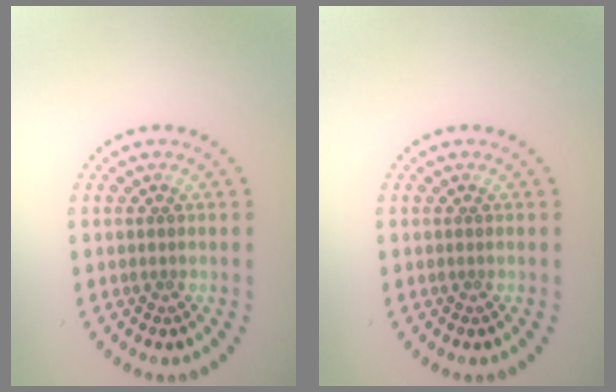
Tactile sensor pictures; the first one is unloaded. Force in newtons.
{"total": 0.0}